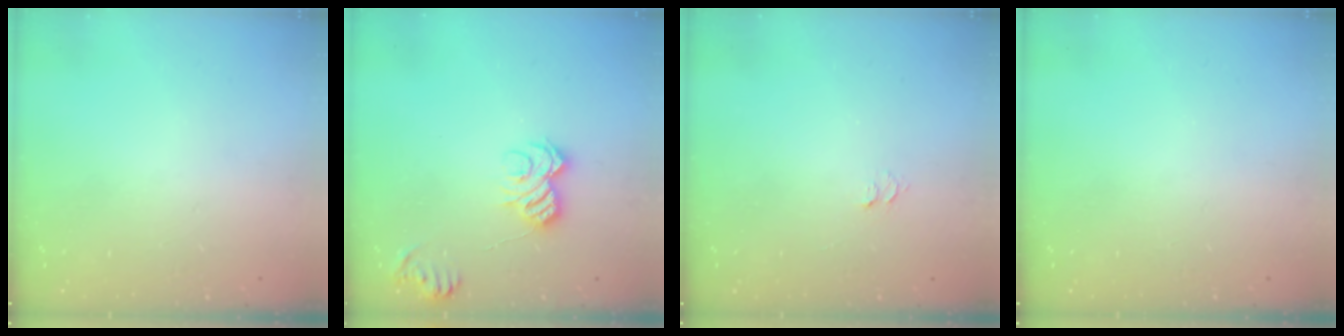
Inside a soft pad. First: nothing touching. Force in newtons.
{"total": 8.6, "press": 8.6, "slide": 0.0}
{"total": 3.6, "press": 3.6, "slide": 0.4}
{"total": 0.0}